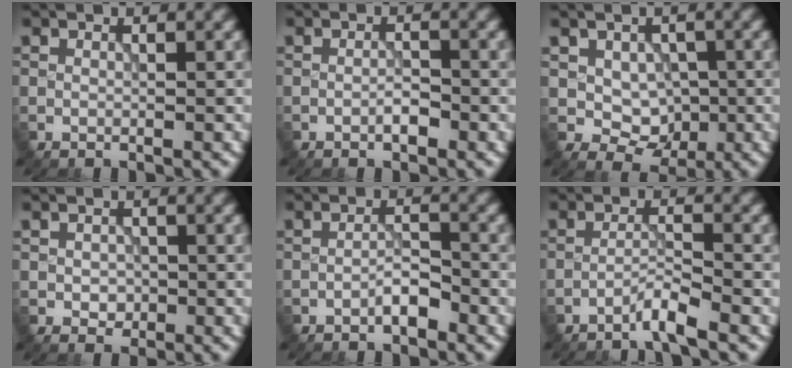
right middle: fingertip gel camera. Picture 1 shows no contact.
{"total": 1.4, "force": [-0.8, 0.4, 1.1], "torque": [-0.019, 0.003, -0.016]}
{"total": 3.5, "force": [0.2, 2.8, 2.1], "torque": [-0.032, -0.009, 0.007]}
{"total": 1.5, "force": [-0.1, 1.2, 0.9], "torque": [-0.017, -0.004, -0.003]}
{"total": 2.0, "force": [-1.4, 0.5, 1.4], "torque": [-0.023, 0.008, -0.027]}
{"total": 2.2, "force": [-1.8, -0.2, 1.3], "torque": [-0.020, 0.010, -0.042]}